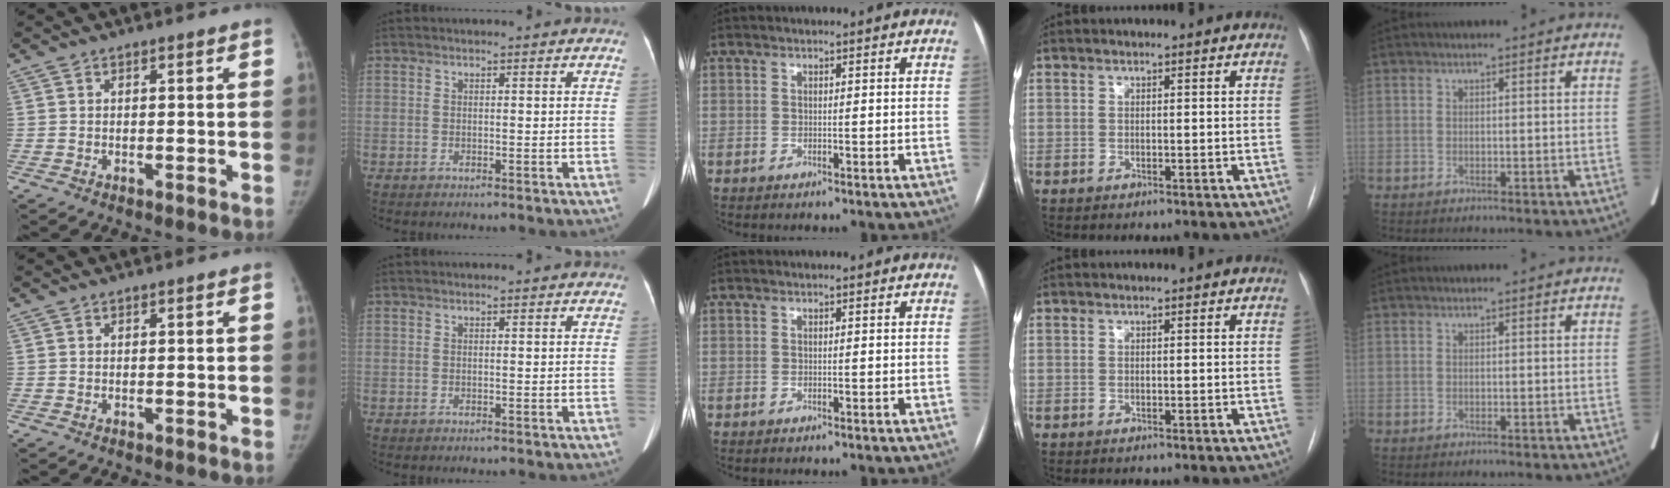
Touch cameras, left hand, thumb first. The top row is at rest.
{}